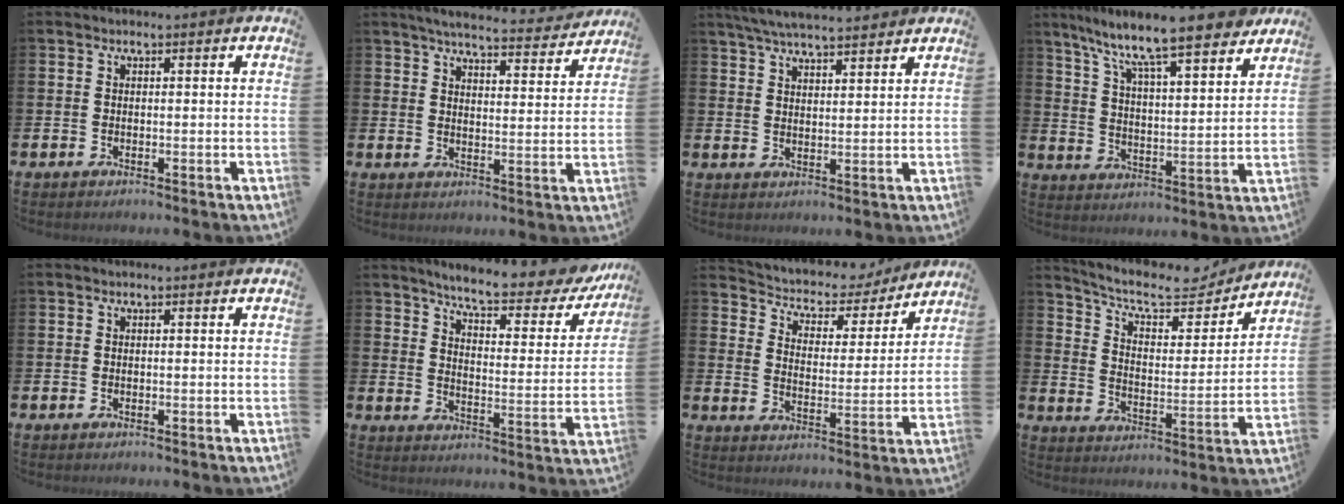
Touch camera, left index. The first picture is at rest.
{"total": 5.5, "force": [5.2, 0.5, 1.7], "torque": [-0.038, -0.035, 0.087]}
{"total": 5.6, "force": [5.4, 0.6, 1.5], "torque": [-0.044, -0.018, 0.098]}
{"total": 10.2, "force": [9.2, 0.7, 4.4], "torque": [-0.120, -0.064, 0.153]}
{"total": 0.0}
{"total": 6.5, "force": [5.8, 0.7, 2.9], "torque": [-0.075, -0.044, 0.092]}
{"total": 5.3, "force": [4.8, 2.2, 0.6], "torque": [-0.048, -0.037, 0.077]}
{"total": 9.7, "force": [8.6, 2.9, 3.5], "torque": [-0.096, -0.056, 0.149]}